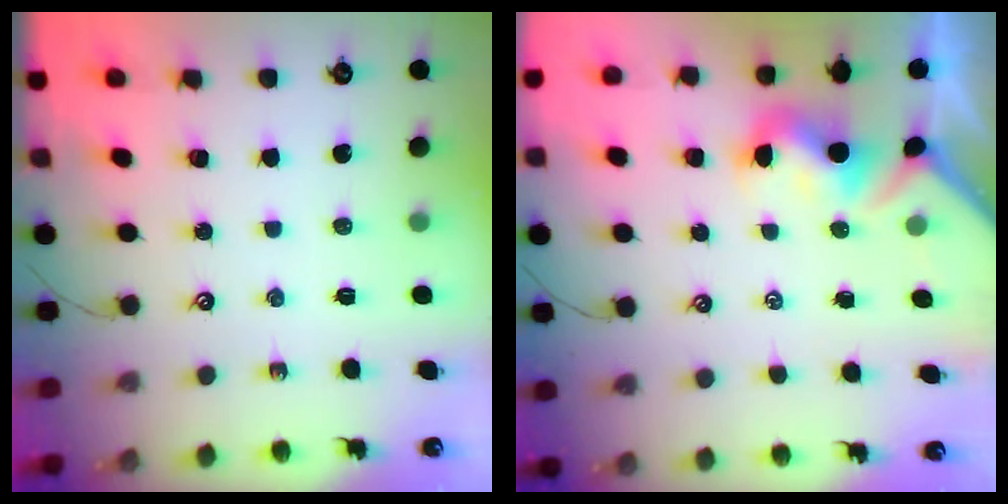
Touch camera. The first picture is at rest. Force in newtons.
{"total": 1.6, "press": 1.5, "slide": 0.7}